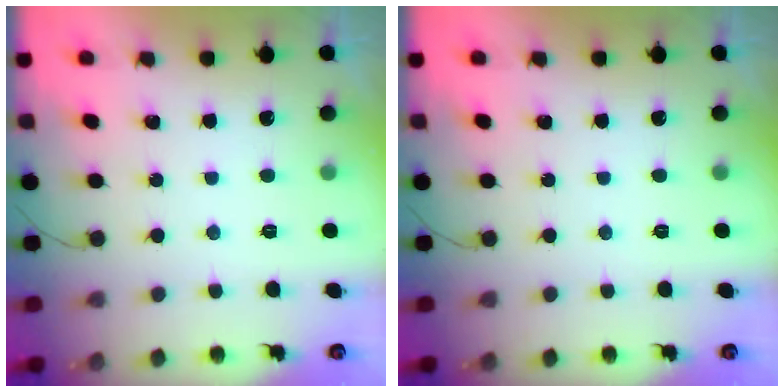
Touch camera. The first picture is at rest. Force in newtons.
{"total": 0.0}